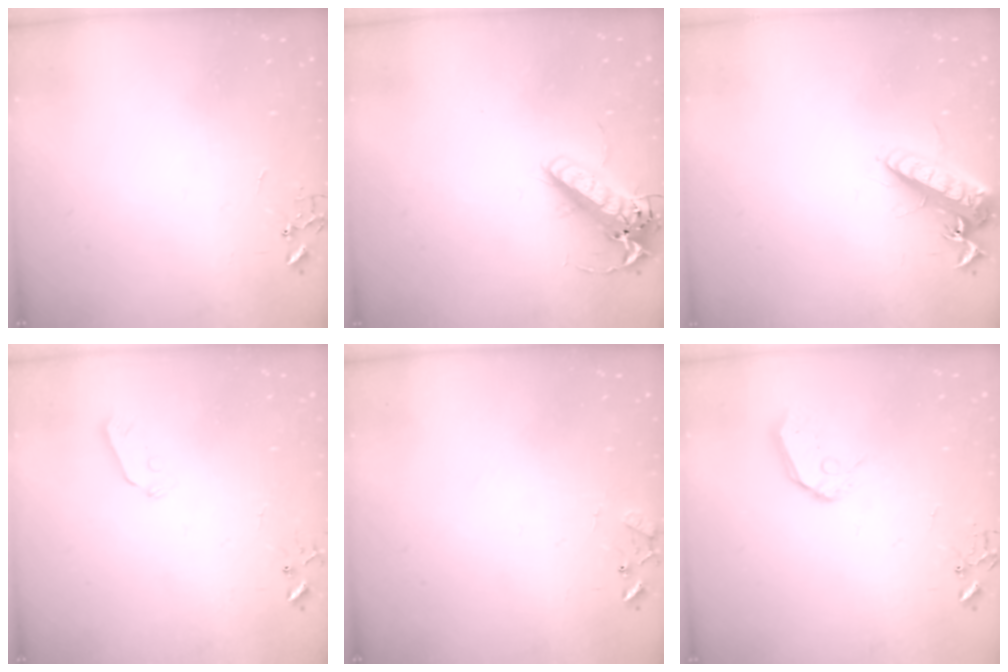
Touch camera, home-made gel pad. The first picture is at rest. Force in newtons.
{"total": 16.2, "press": 15.9, "slide": 3.2}
{"total": 15.9, "press": 15.5, "slide": 3.3}
{"total": 4.3, "press": 4.3, "slide": 0.7}
{"total": 8.4, "press": 8.4, "slide": 0.7}
{"total": 9.2, "press": 9.1, "slide": 0.9}